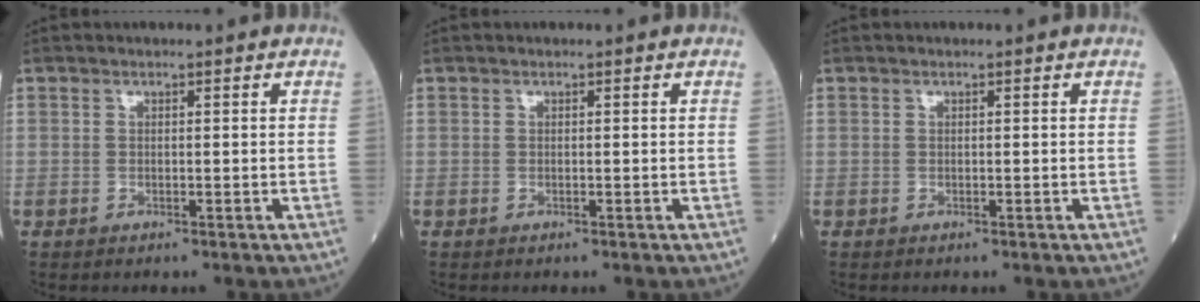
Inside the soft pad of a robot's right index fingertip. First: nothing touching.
{"total": 0.0}
{"total": 0.0}